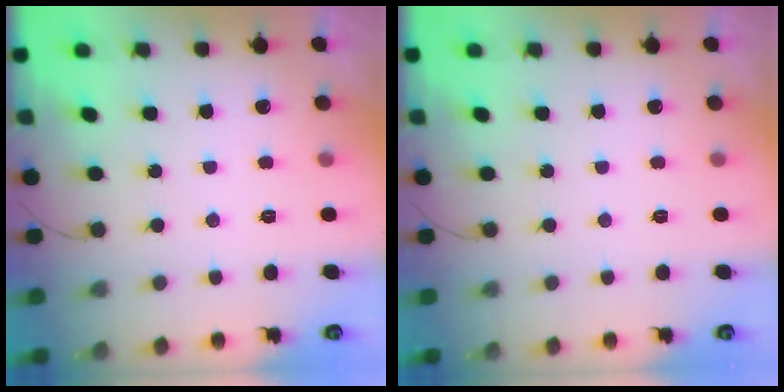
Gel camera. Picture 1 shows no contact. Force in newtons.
{"total": 0.0}